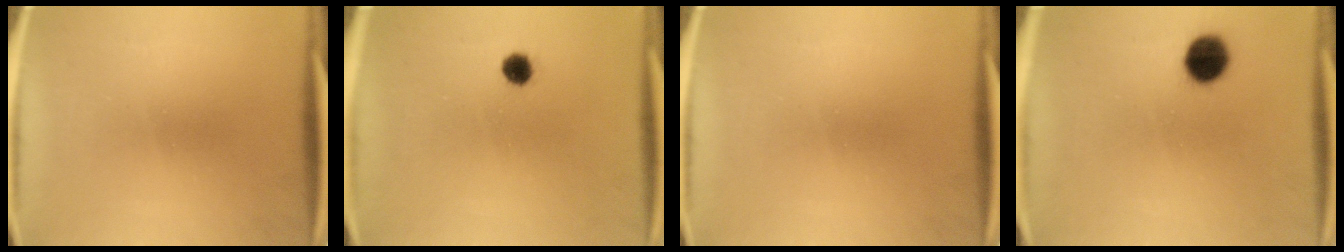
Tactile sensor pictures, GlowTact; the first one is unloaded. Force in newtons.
{"total": 2.4}
{"total": 0.0}
{"total": 8.1}